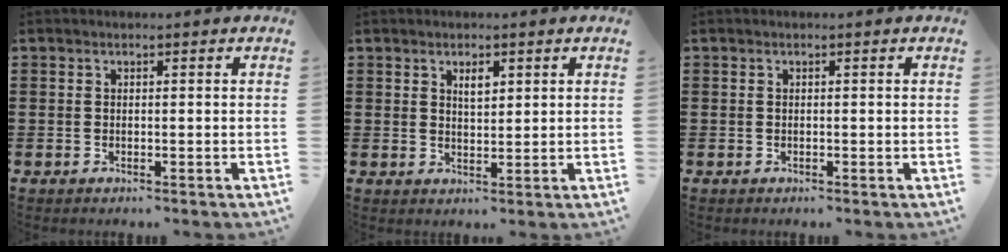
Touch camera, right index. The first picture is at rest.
{"total": 2.3, "force": [1.2, 1.0, 1.7], "torque": [-0.029, -0.001, 0.019]}
{"total": 0.0}